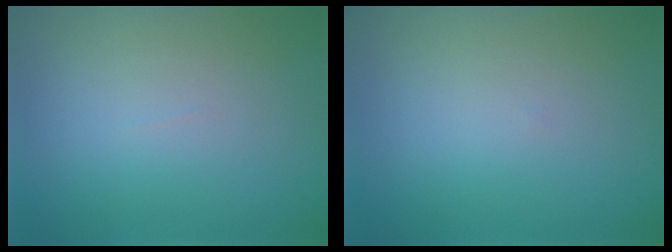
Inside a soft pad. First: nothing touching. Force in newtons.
{"total": 0.0}